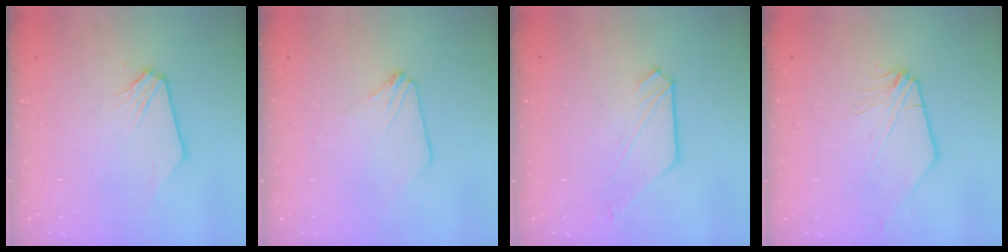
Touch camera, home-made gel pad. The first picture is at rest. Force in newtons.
{"total": 2.6, "press": 2.5, "slide": 0.4}
{"total": 2.2, "press": 2.2, "slide": 0.3}
{"total": 0.0}